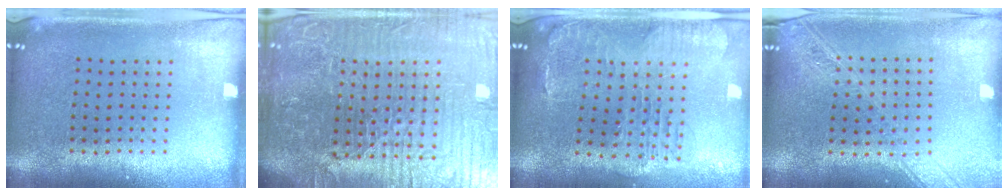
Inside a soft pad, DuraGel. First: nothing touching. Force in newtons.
{"total": 8.0, "press": 7.1, "slide": 3.6}
{"total": 1.5, "press": 1.4, "slide": 0.4}
{"total": 2.2, "press": 1.9, "slide": 1.2}